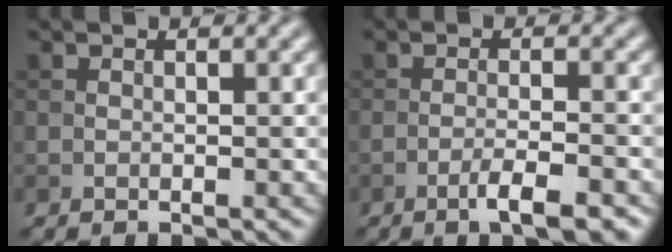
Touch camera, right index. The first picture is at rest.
{"total": 4.1, "force": [-2.4, 0.8, 3.3], "torque": [-0.051, 0.004, -0.043]}